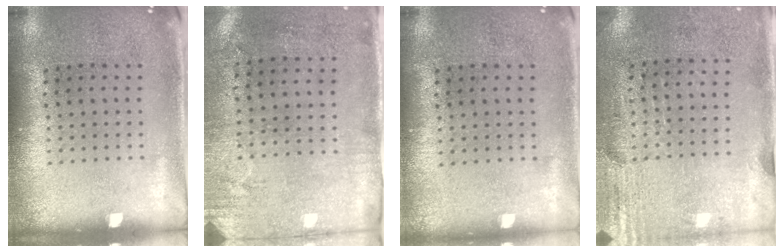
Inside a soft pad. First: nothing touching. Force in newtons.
{"total": 2.9, "press": 2.4, "slide": 1.7}
{"total": 0.0}
{"total": 2.9, "press": 2.5, "slide": 1.5}